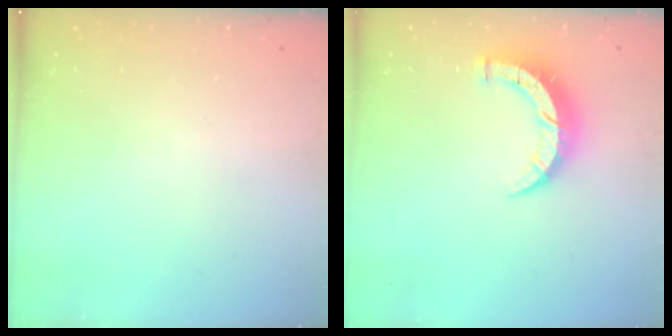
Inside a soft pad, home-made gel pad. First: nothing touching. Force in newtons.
{"total": 7.9, "press": 7.9, "slide": 0.2}